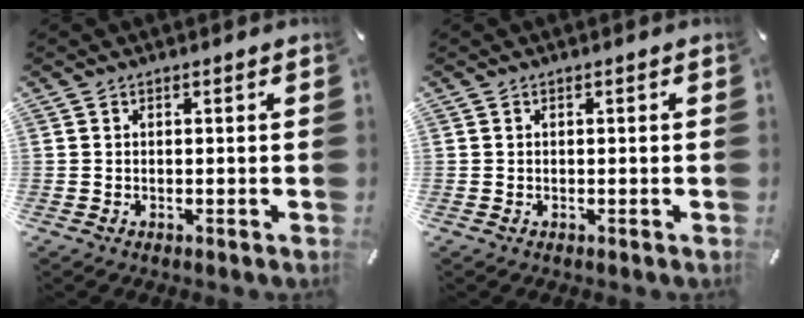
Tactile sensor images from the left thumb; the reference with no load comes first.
{"total": 0.0}